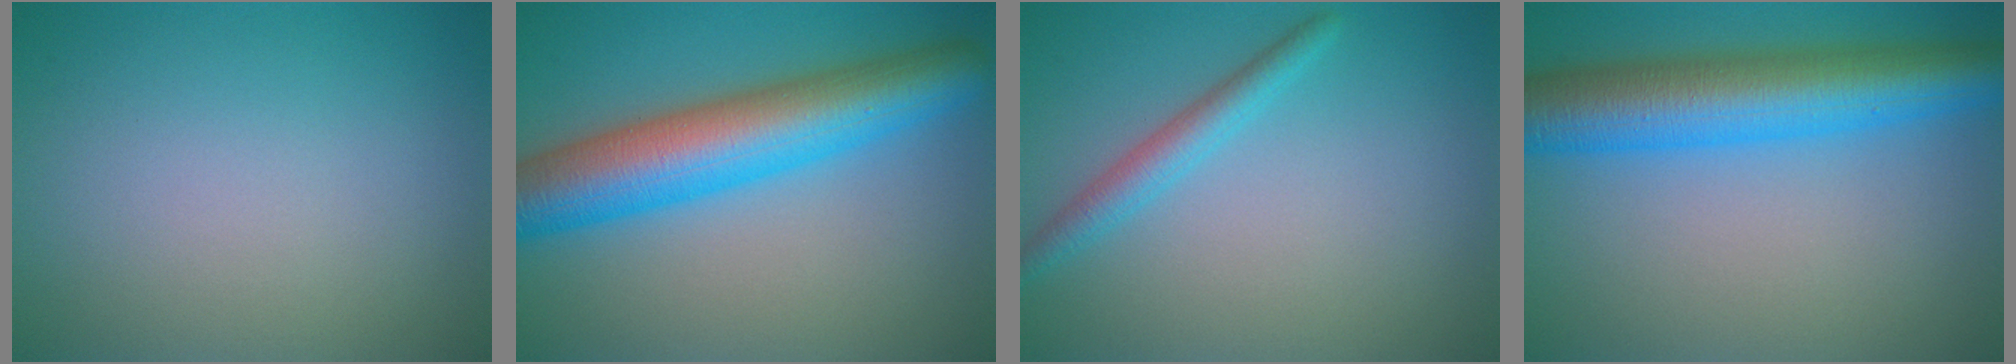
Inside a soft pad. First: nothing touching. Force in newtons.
{"total": 9.7, "press": 9.7, "slide": 0.2}
{"total": 2.4, "press": 2.4, "slide": 0.1}
{"total": 9.3, "press": 9.3, "slide": 0.2}